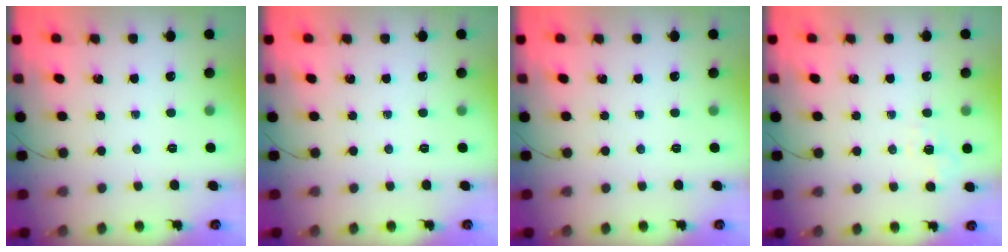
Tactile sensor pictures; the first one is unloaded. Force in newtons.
{"total": 0.0}
{"total": 0.0}
{"total": 2.4, "press": 1.7, "slide": 1.7}